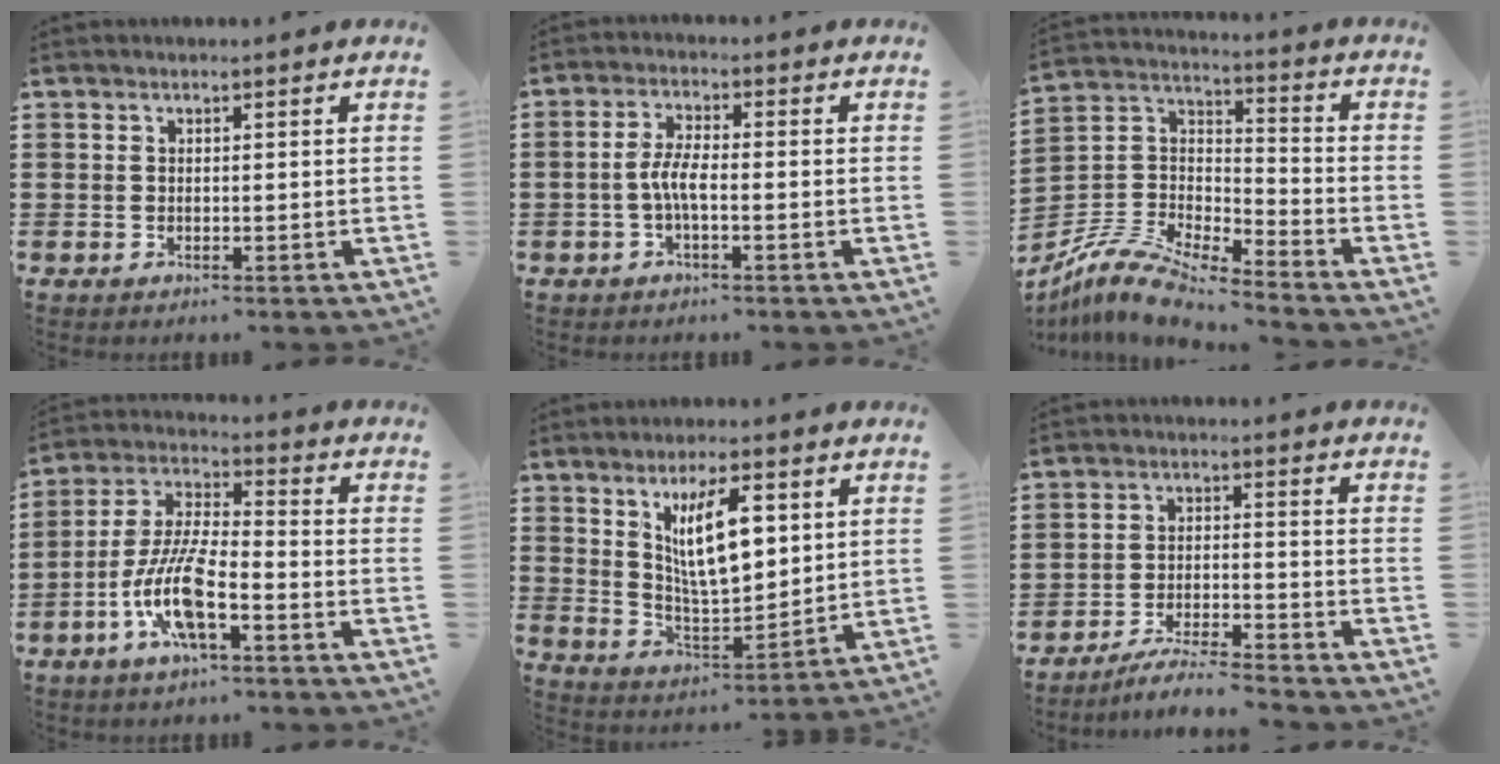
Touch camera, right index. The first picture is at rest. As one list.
[{"total": 4.0, "force": [-1.1, 0.9, 3.7], "torque": [-0.089, -0.004, -0.028]}, {"total": 9.4, "force": [-8.8, 1.5, 3.0], "torque": [-0.077, 0.012, -0.182]}, {"total": 10.4, "force": [-4.4, 2.7, 9.0], "torque": [-0.209, -0.011, -0.087]}, {"total": 10.1, "force": [3.5, 3.6, 8.7], "torque": [-0.153, 0.000, 0.056]}, {"total": 5.0, "force": [-4.9, -0.2, 1.3], "torque": [-0.031, -0.007, -0.097]}]